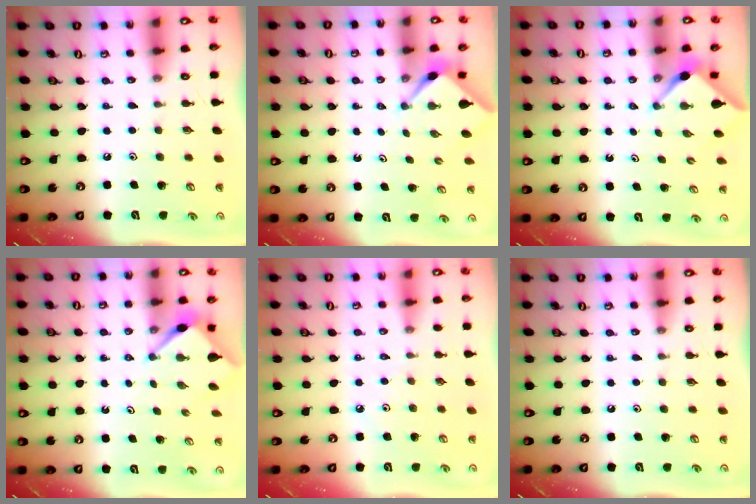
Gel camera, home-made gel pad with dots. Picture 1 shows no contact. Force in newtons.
{"total": 2.4, "press": 2.4, "slide": 0.1}
{"total": 3.1, "press": 3.1, "slide": 0.4}
{"total": 2.9, "press": 2.9, "slide": 0.3}
{"total": 1.9, "press": 1.9, "slide": 0.4}
{"total": 0.0}